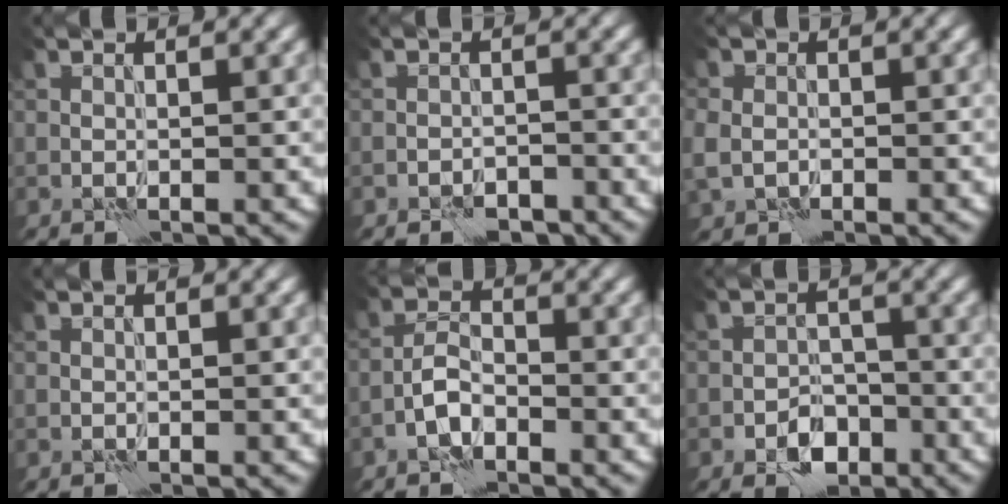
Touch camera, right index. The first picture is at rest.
{"total": 2.0, "force": [-1.7, 0.9, 0.7], "torque": [-0.006, 0.004, -0.029]}
{"total": 2.7, "force": [-0.5, 2.3, 1.5], "torque": [-0.039, -0.009, -0.006]}
{"total": 0.0}
{"total": 2.1, "force": [-1.3, 0.9, 1.4], "torque": [-0.026, 0.010, -0.033]}
{"total": 3.5, "force": [-2.0, 2.2, 1.9], "torque": [-0.021, 0.001, -0.037]}